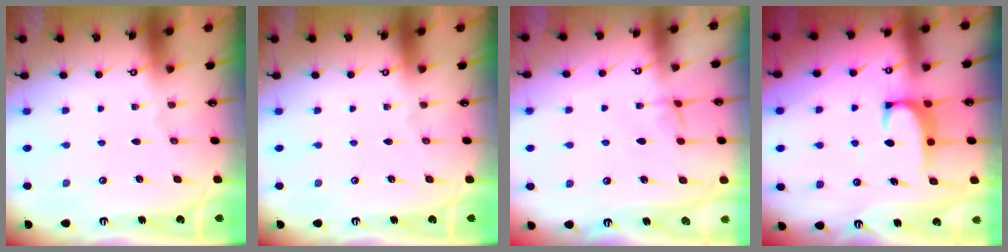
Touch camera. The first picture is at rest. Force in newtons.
{"total": 0.0}
{"total": 1.8, "press": 1.7, "slide": 0.5}
{"total": 2.0, "press": 1.9, "slide": 0.3}